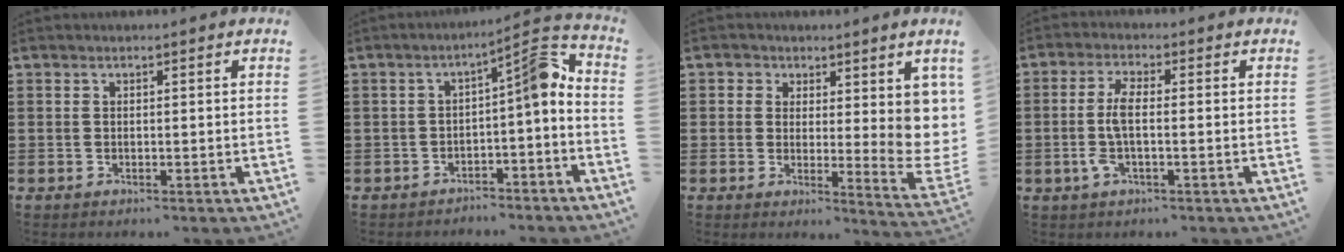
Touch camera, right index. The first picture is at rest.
{"total": 5.2, "force": [-1.3, 1.2, 4.9], "torque": [-0.068, -0.012, -0.043]}
{"total": 5.3, "force": [2.3, 3.6, 3.2], "torque": [-0.042, -0.020, 0.040]}
{"total": 5.2, "force": [-0.8, 1.6, 4.9], "torque": [-0.108, -0.002, -0.020]}